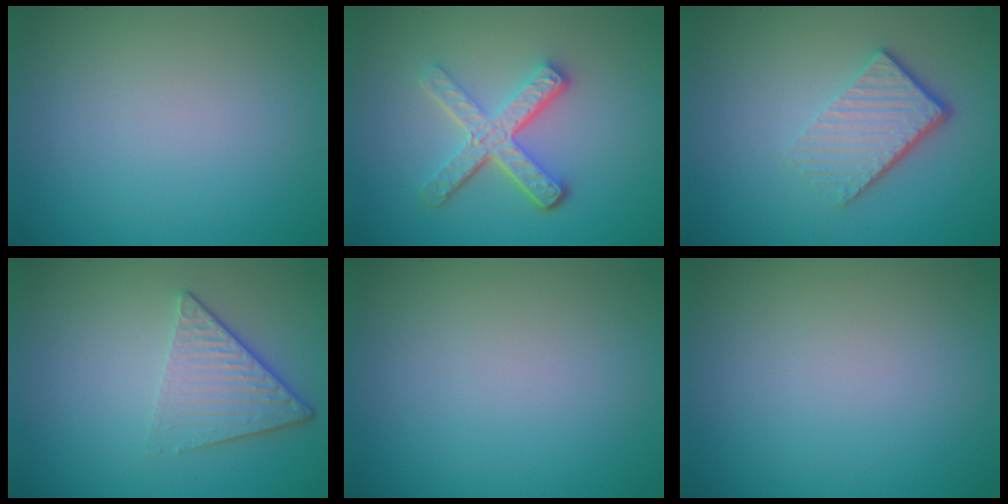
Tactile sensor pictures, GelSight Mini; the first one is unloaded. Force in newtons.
{"total": 4.9, "press": 3.5, "slide": 3.4}
{"total": 4.3, "press": 2.9, "slide": 3.2}
{"total": 4.3, "press": 3.1, "slide": 3.0}
{"total": 0.0}
{"total": 0.0}